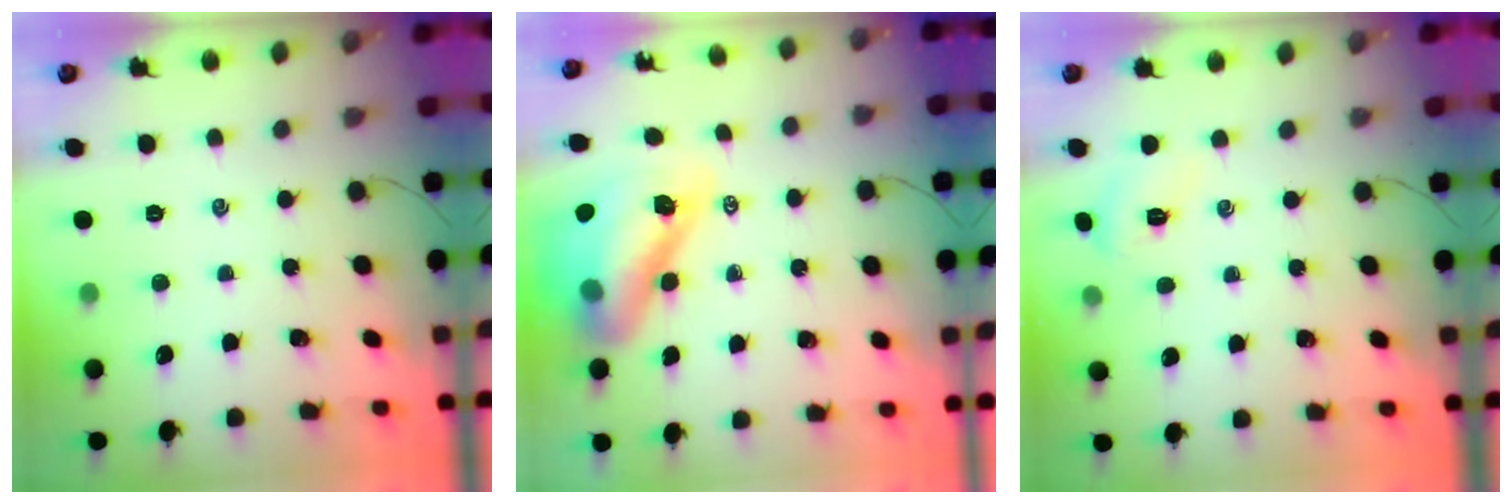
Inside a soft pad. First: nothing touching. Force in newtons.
{"total": 18.0, "press": 17.2, "slide": 5.4}
{"total": 3.6, "press": 3.5, "slide": 0.9}